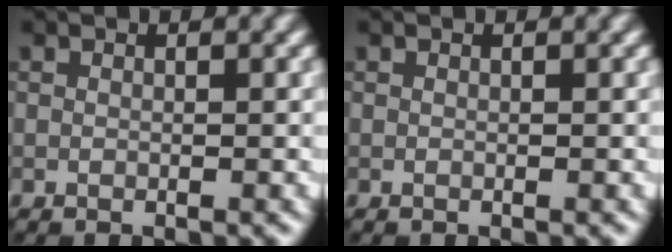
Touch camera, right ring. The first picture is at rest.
{"total": 0.0}